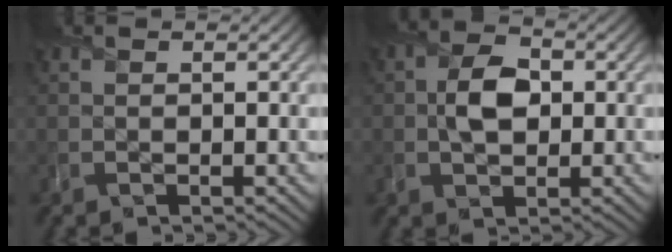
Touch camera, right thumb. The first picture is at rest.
{"total": 5.1, "force": [0.2, 3.5, 3.7], "torque": [-0.074, 0.000, -0.004]}